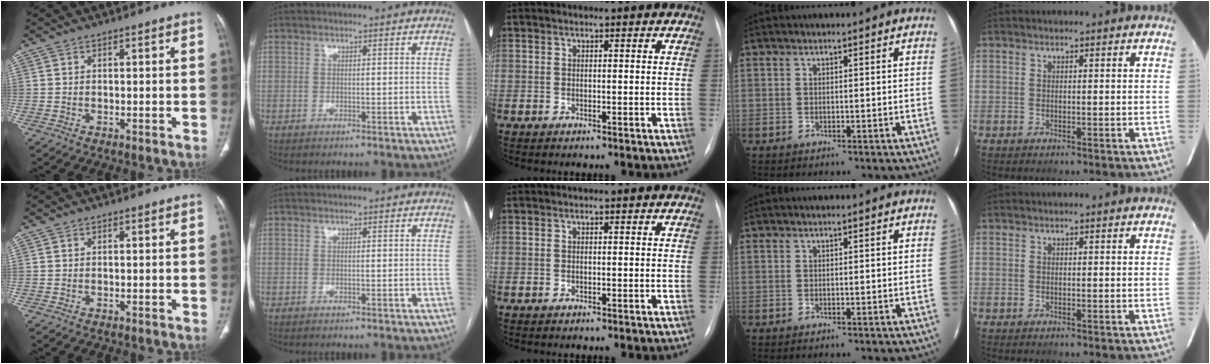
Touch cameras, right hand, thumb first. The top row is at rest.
{}